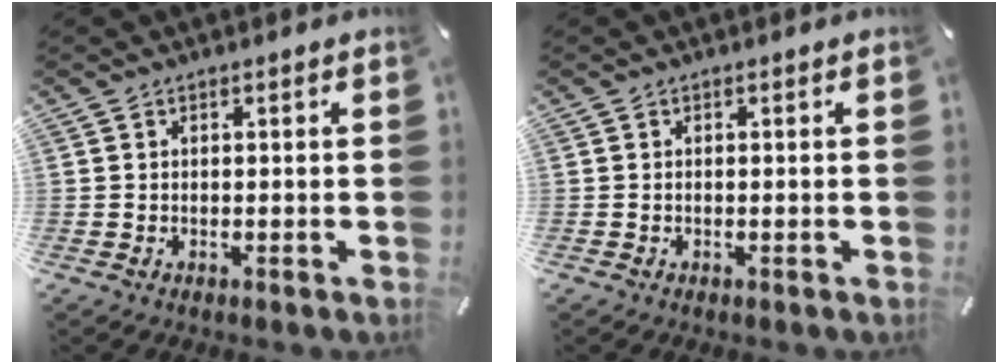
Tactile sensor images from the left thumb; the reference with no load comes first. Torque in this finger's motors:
{"motor_torque": [-0.24, 0.05, -0.30, -0.04, -0.03]}